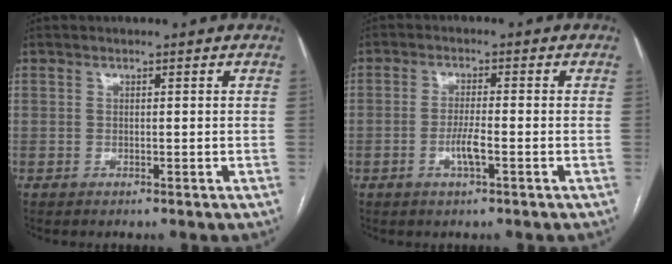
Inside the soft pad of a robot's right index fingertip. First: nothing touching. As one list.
[{"total": 3.5, "force": [-1.2, 0.4, 3.3], "torque": [-0.067, -0.002, -0.023]}]